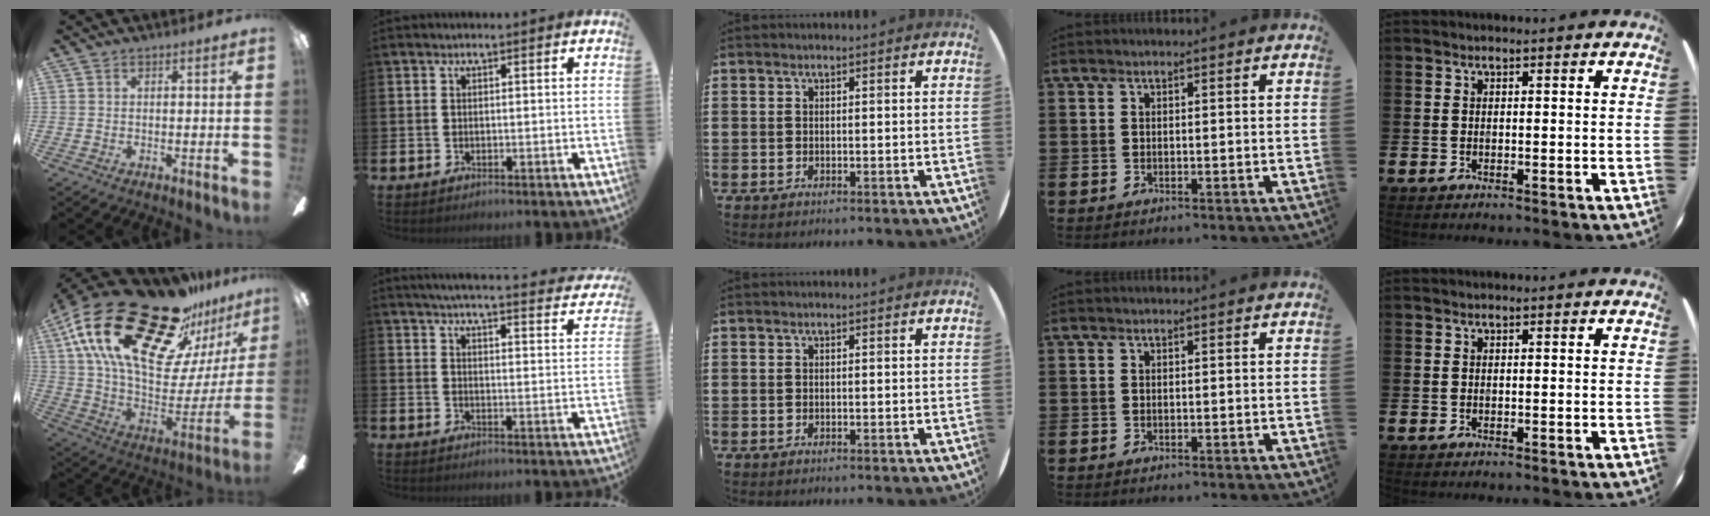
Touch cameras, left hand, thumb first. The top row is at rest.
{"thumb": {"total": 32.0, "force": [20.4, 14.1, 20.3], "torque": [-0.358, -0.139, 0.377]}, "index": {"total": 4.6, "force": [4.4, 0.1, 1.2], "torque": [-0.035, -0.038, 0.073]}}